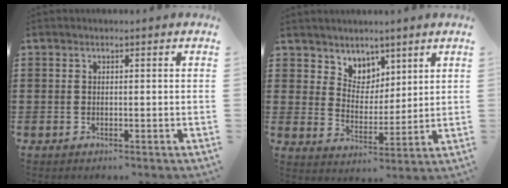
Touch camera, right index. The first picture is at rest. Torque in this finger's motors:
{"motor_torque": [0.16, 0.08, 0.21, 0.01]}